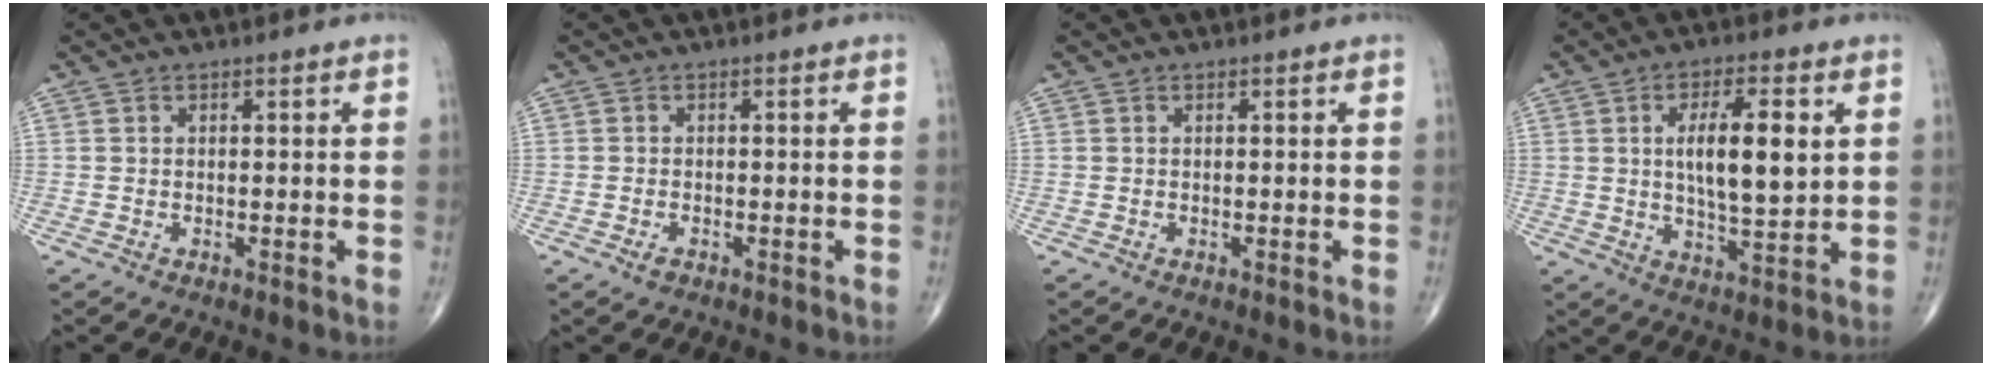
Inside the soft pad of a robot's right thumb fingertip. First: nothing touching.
{"total": 1.4, "force": [-0.8, 0.8, 0.8], "torque": [-0.016, 0.001, -0.013]}
{"total": 0.0}
{"total": 11.6, "force": [2.5, 3.8, 10.6], "torque": [-0.169, -0.013, 0.045]}